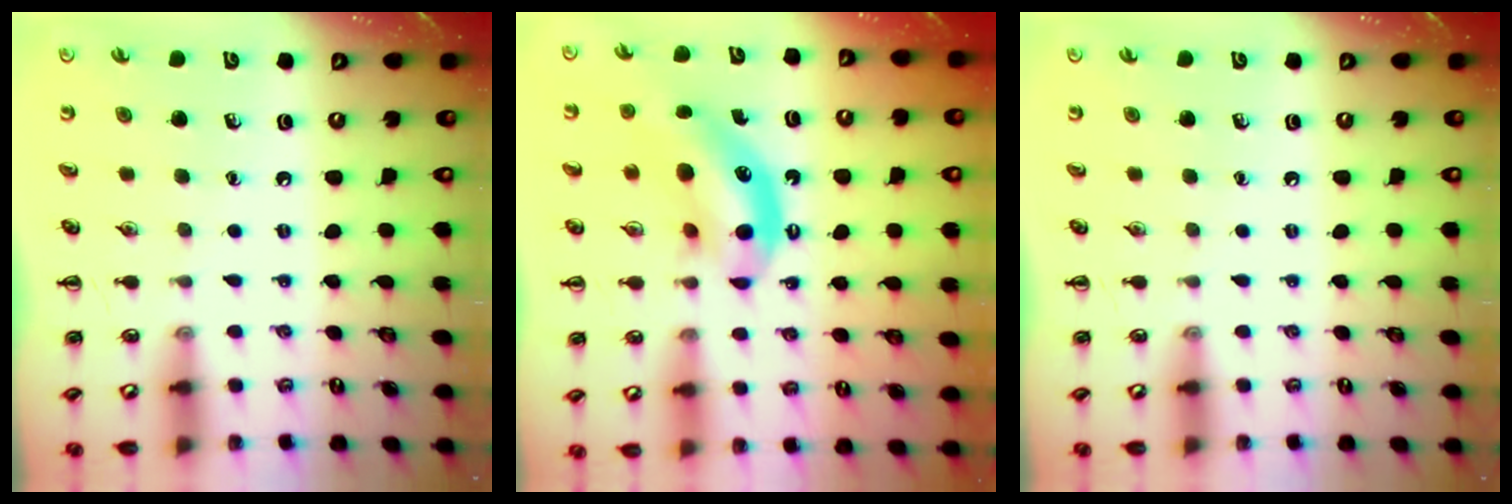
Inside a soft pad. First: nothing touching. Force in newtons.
{"total": 10.7, "press": 10.4, "slide": 2.6}
{"total": 0.0}